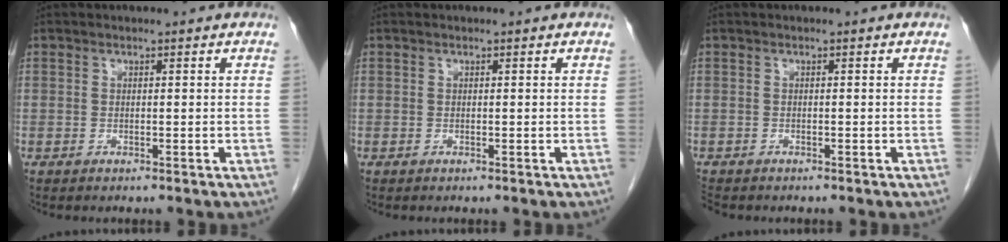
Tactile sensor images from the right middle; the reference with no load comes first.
{"total": 0.0}
{"total": 2.0, "force": [-1.7, 0.8, 0.6], "torque": [-0.017, -0.006, -0.028]}